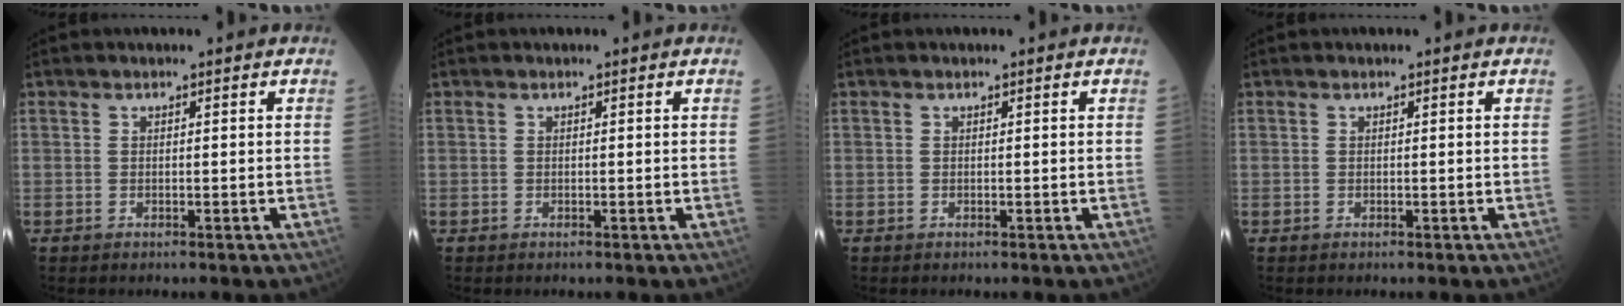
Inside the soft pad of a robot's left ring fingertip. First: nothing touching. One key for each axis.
{"total": 0.0}
{"total": 0.0}
{"total": 0.0}